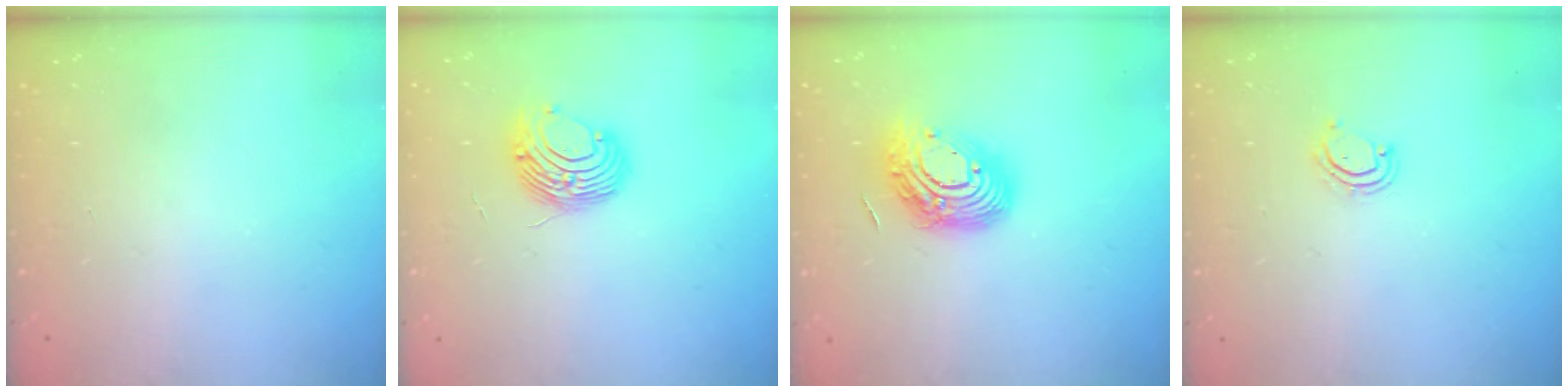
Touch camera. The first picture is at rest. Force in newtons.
{"total": 11.4, "press": 11.3, "slide": 1.1}
{"total": 14.8, "press": 14.7, "slide": 1.0}
{"total": 3.5, "press": 3.4, "slide": 0.3}